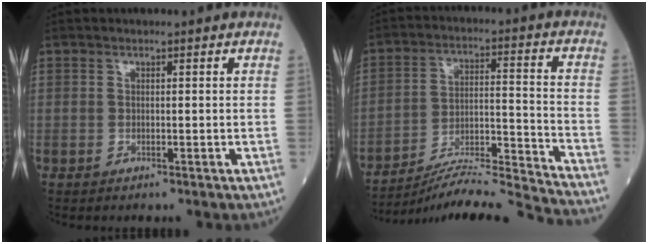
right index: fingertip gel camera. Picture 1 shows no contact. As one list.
[{"total": 18.6, "force": [-17.8, -2.0, 4.9], "torque": [-0.079, -0.002, -0.277]}]